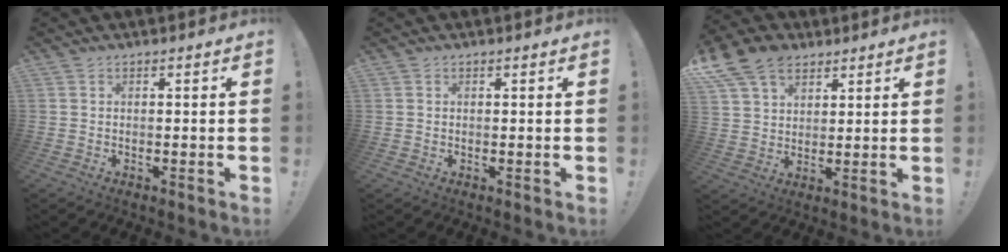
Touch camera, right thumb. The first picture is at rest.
{"total": 0.9, "force": [0.3, 0.8, -0.1], "torque": [0.005, 0.000, 0.006]}
{"total": 12.9, "force": [7.7, 8.7, 5.6], "torque": [-0.099, -0.035, 0.154]}